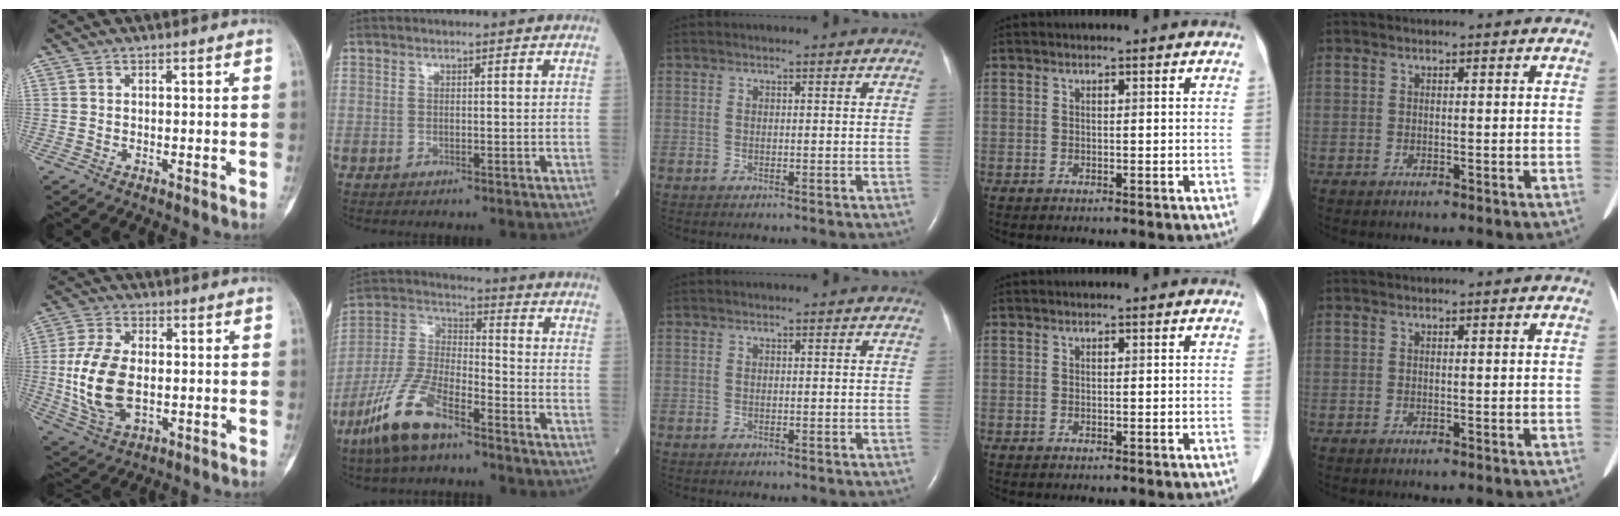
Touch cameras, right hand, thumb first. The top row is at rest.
{"thumb": {"total": 13.1, "force": [-0.7, 7.5, 10.7], "torque": [-0.221, -0.004, -0.008]}, "index": {"total": 12.8, "force": [-8.5, 3.7, 8.8], "torque": [-0.201, -0.012, -0.170]}}